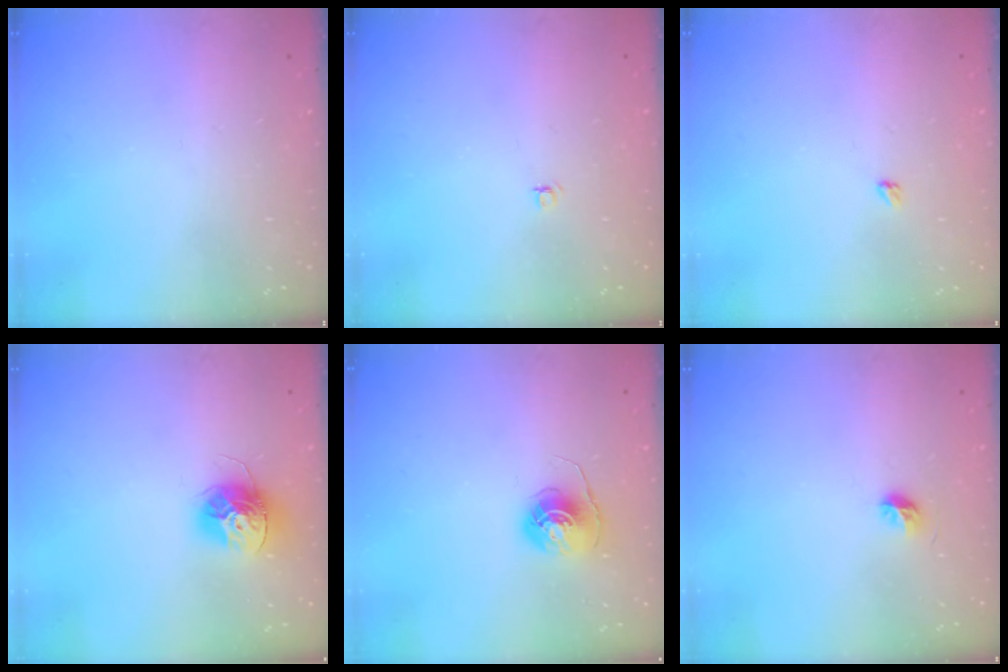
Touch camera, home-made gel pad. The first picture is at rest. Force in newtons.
{"total": 3.4, "press": 3.4, "slide": 0.3}
{"total": 2.4, "press": 2.4, "slide": 0.4}
{"total": 12.2, "press": 12.2, "slide": 0.4}
{"total": 6.0, "press": 6.0, "slide": 0.4}
{"total": 5.3, "press": 5.2, "slide": 1.0}